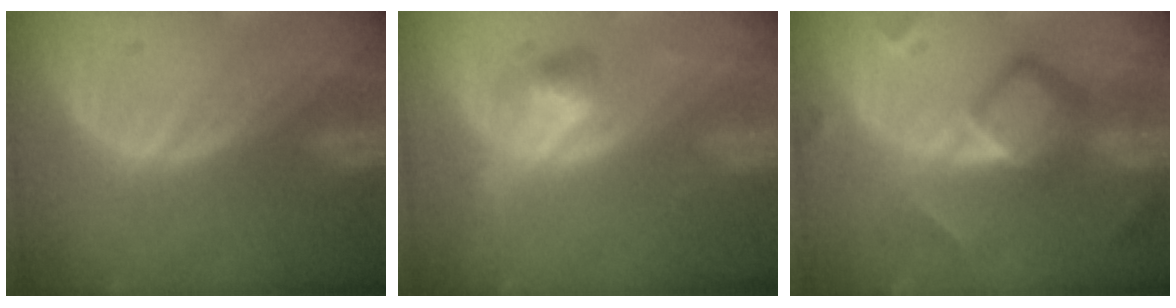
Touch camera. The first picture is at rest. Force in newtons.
{"total": 3.7, "press": 3.7, "slide": 0.2}
{"total": 7.9, "press": 7.8, "slide": 0.5}